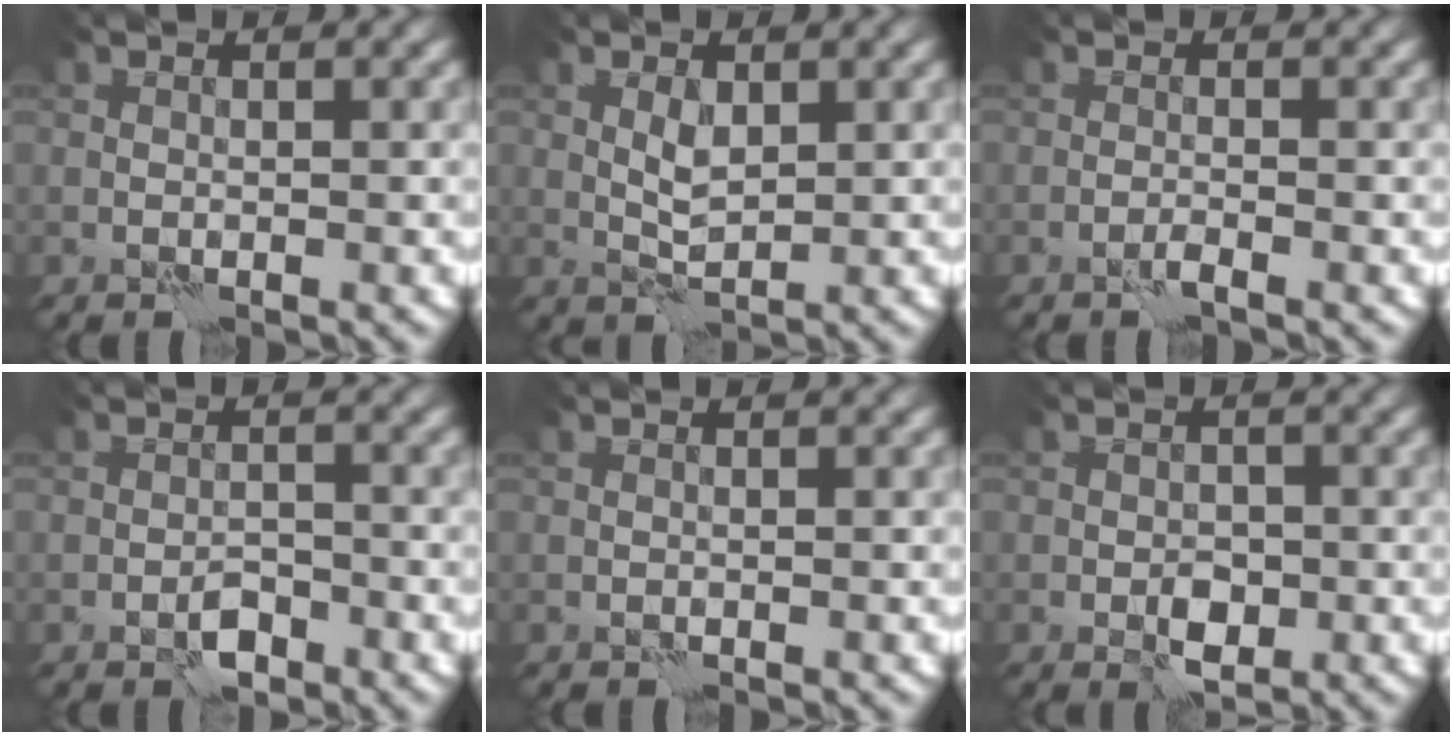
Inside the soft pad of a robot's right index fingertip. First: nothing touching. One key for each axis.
{"total": 1.6, "fx": 0.7, "fy": 0.6, "fz": 1.3, "tx": -0.029, "ty": -0.001, "tz": 0.015}
{"total": 0.7, "fx": -0.5, "fy": -0.3, "fz": 0.4, "tx": -0.009, "ty": 0.002, "tz": -0.012}
{"total": 1.7, "fx": -1.3, "fy": 0.7, "fz": 0.9, "tx": -0.011, "ty": 0.005, "tz": -0.023}
{"total": 0.0}
{"total": 2.2, "fx": -0.8, "fy": 1.4, "fz": 1.5, "tx": -0.019, "ty": -0.001, "tz": -0.014}